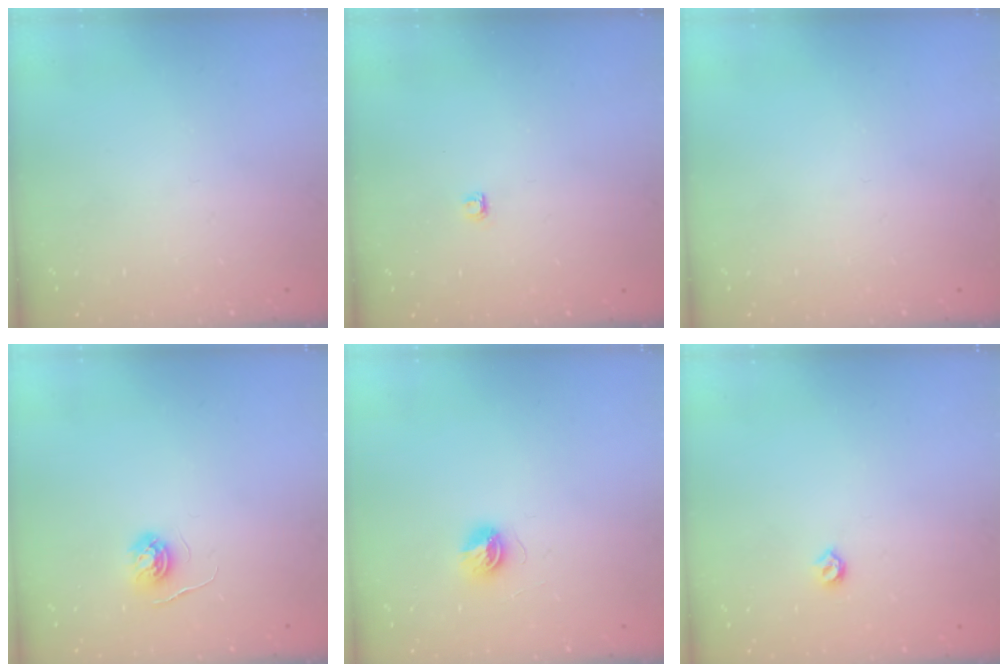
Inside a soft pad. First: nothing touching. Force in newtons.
{"total": 2.8, "press": 2.8, "slide": 0.4}
{"total": 0.0}
{"total": 4.7, "press": 4.6, "slide": 0.4}
{"total": 5.6, "press": 5.6, "slide": 0.5}
{"total": 4.0, "press": 3.9, "slide": 0.8}